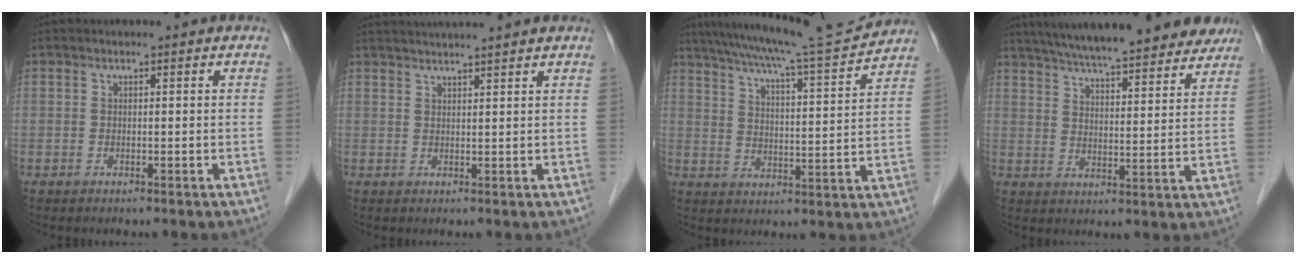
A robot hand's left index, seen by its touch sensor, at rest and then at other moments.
{"total": 8.2, "force": [7.4, -0.9, 3.4], "torque": [-0.050, 0.033, 0.096]}
{"total": 15.9, "force": [14.6, -1.2, 6.2], "torque": [-0.110, -0.018, 0.212]}
{"total": 24.6, "force": [21.4, 4.0, 11.4], "torque": [-0.184, 0.012, 0.284]}